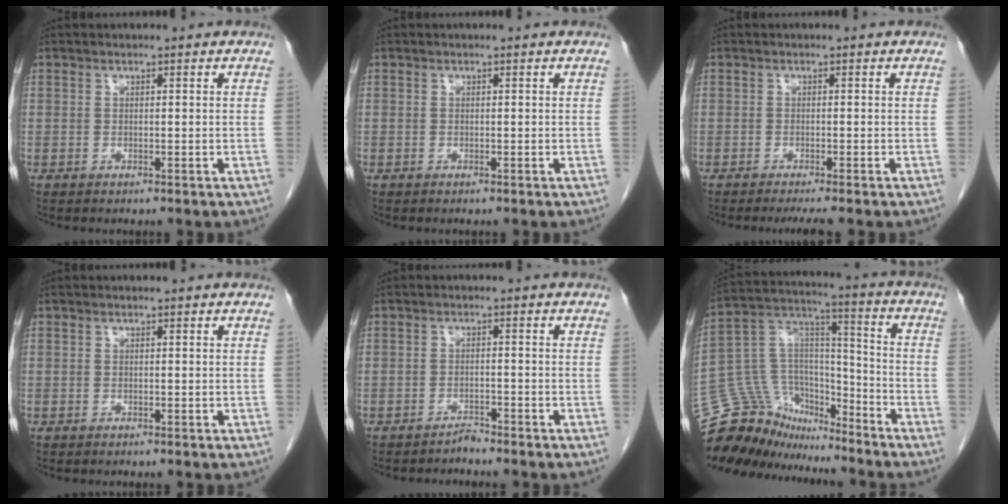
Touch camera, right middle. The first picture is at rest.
{"total": 0.0}
{"total": 3.3, "force": [-2.7, -0.3, 1.8], "torque": [-0.022, -0.007, -0.040]}
{"total": 0.0}
{"total": 1.6, "force": [-1.6, -0.1, 0.1], "torque": [0.003, -0.002, -0.025]}
{"total": 17.1, "force": [-15.6, 6.1, 3.4], "torque": [-0.065, 0.064, -0.274]}